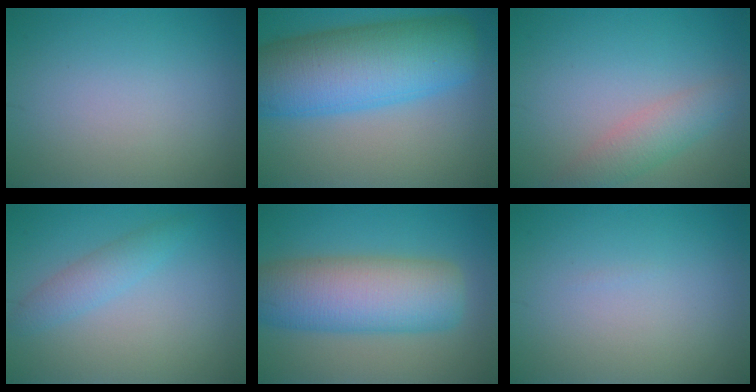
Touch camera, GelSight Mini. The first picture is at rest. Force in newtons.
{"total": 11.9, "press": 11.8, "slide": 0.4}
{"total": 3.0, "press": 3.0, "slide": 0.1}
{"total": 2.2, "press": 2.2, "slide": 0.1}
{"total": 9.3, "press": 9.3, "slide": 0.6}
{"total": 0.0}